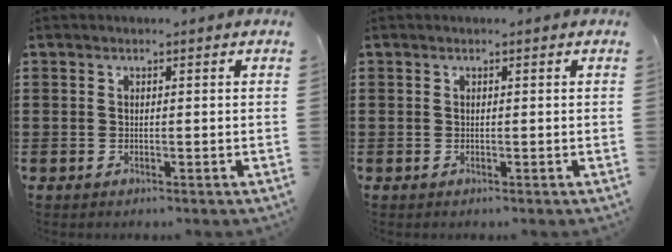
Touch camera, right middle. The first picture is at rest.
{"total": 0.0}